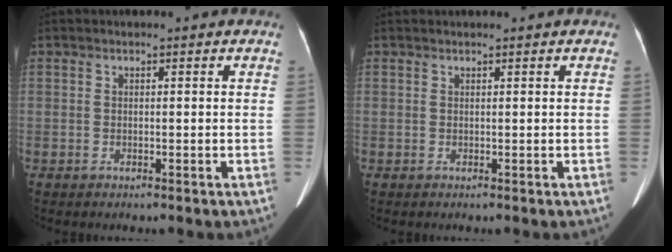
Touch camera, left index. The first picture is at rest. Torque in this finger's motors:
{"motor_torque": [0.02, -0.03, 0.03, -0.01]}